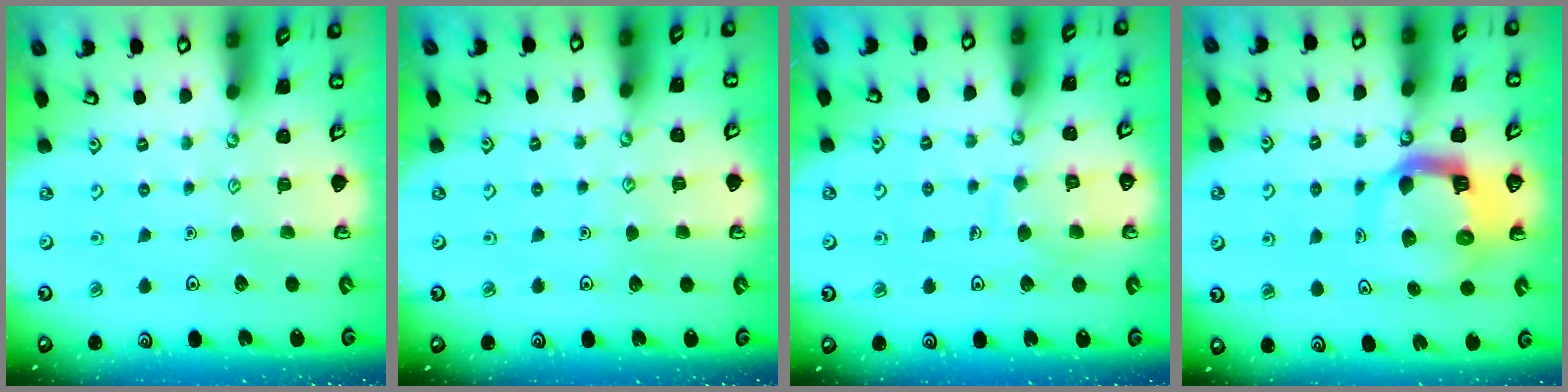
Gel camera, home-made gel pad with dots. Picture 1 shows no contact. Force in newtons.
{"total": 3.8, "press": 3.8, "slide": 0.3}
{"total": 8.2, "press": 8.1, "slide": 0.8}
{"total": 11.1, "press": 11.0, "slide": 1.5}